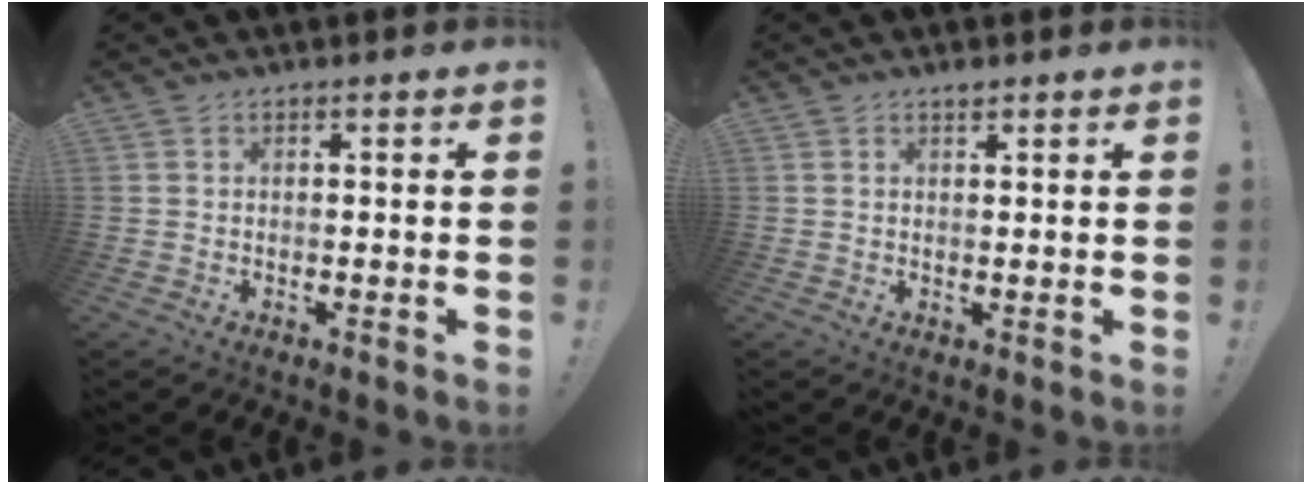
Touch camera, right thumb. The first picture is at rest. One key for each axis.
{"total": 1.2, "fx": 1.1, "fy": 0.2, "fz": 0.6, "tx": -0.004, "ty": -0.004, "tz": 0.019}